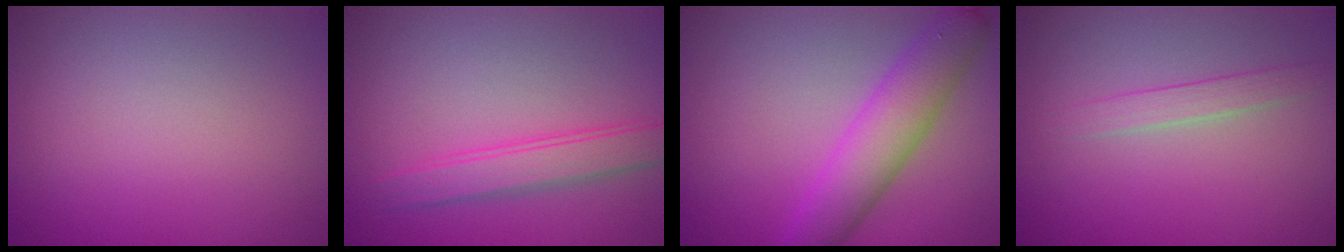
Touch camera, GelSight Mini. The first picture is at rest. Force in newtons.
{"total": 3.0, "press": 2.9, "slide": 0.2}
{"total": 5.1, "press": 5.1, "slide": 0.2}
{"total": 1.5, "press": 1.5, "slide": 0.1}